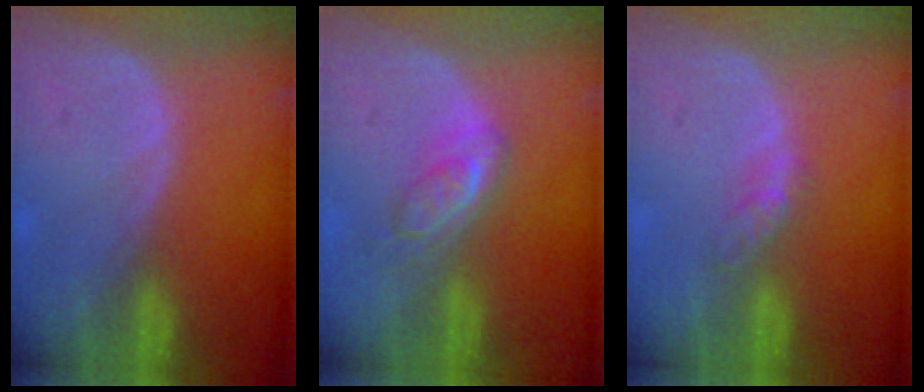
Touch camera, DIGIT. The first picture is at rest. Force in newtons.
{"total": 5.0, "press": 4.6, "slide": 2.0}
{"total": 2.8, "press": 2.5, "slide": 1.2}